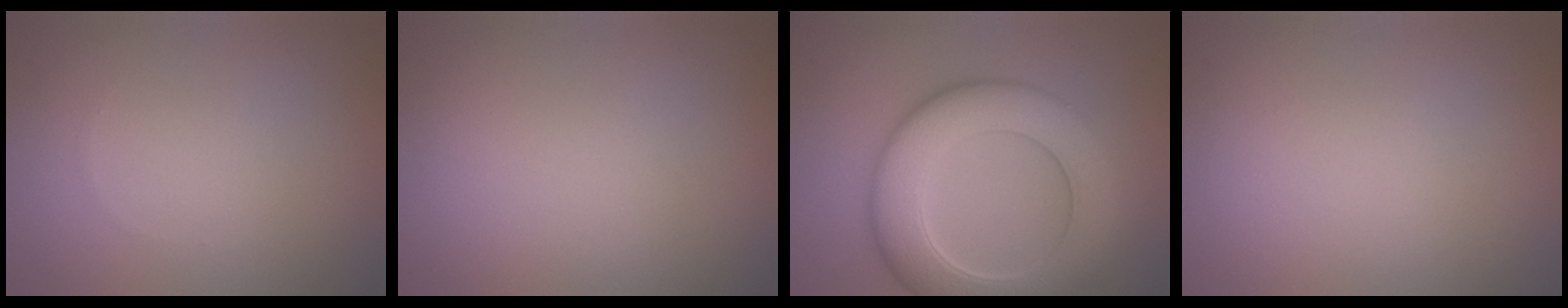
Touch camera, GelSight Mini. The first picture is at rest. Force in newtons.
{"total": 0.0}
{"total": 9.0, "press": 9.0, "slide": 0.6}
{"total": 0.0}